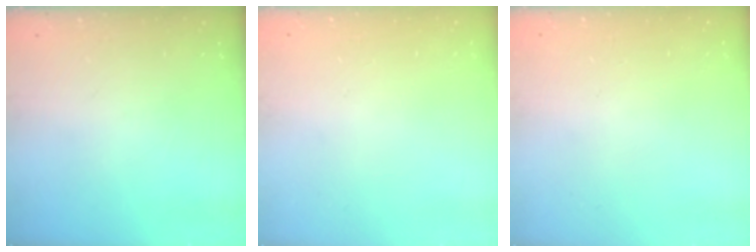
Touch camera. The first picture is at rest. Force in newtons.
{"total": 0.0}
{"total": 0.0}